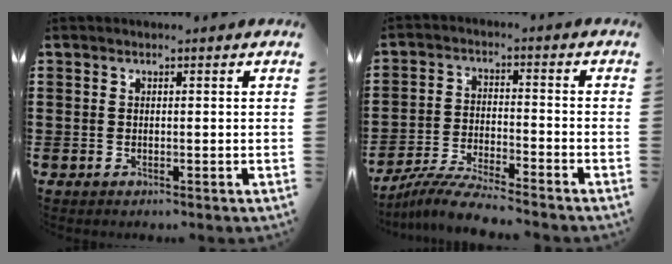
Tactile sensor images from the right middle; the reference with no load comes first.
{"total": 6.6, "force": [-6.2, -0.1, 2.1], "torque": [-0.050, -0.010, -0.122]}